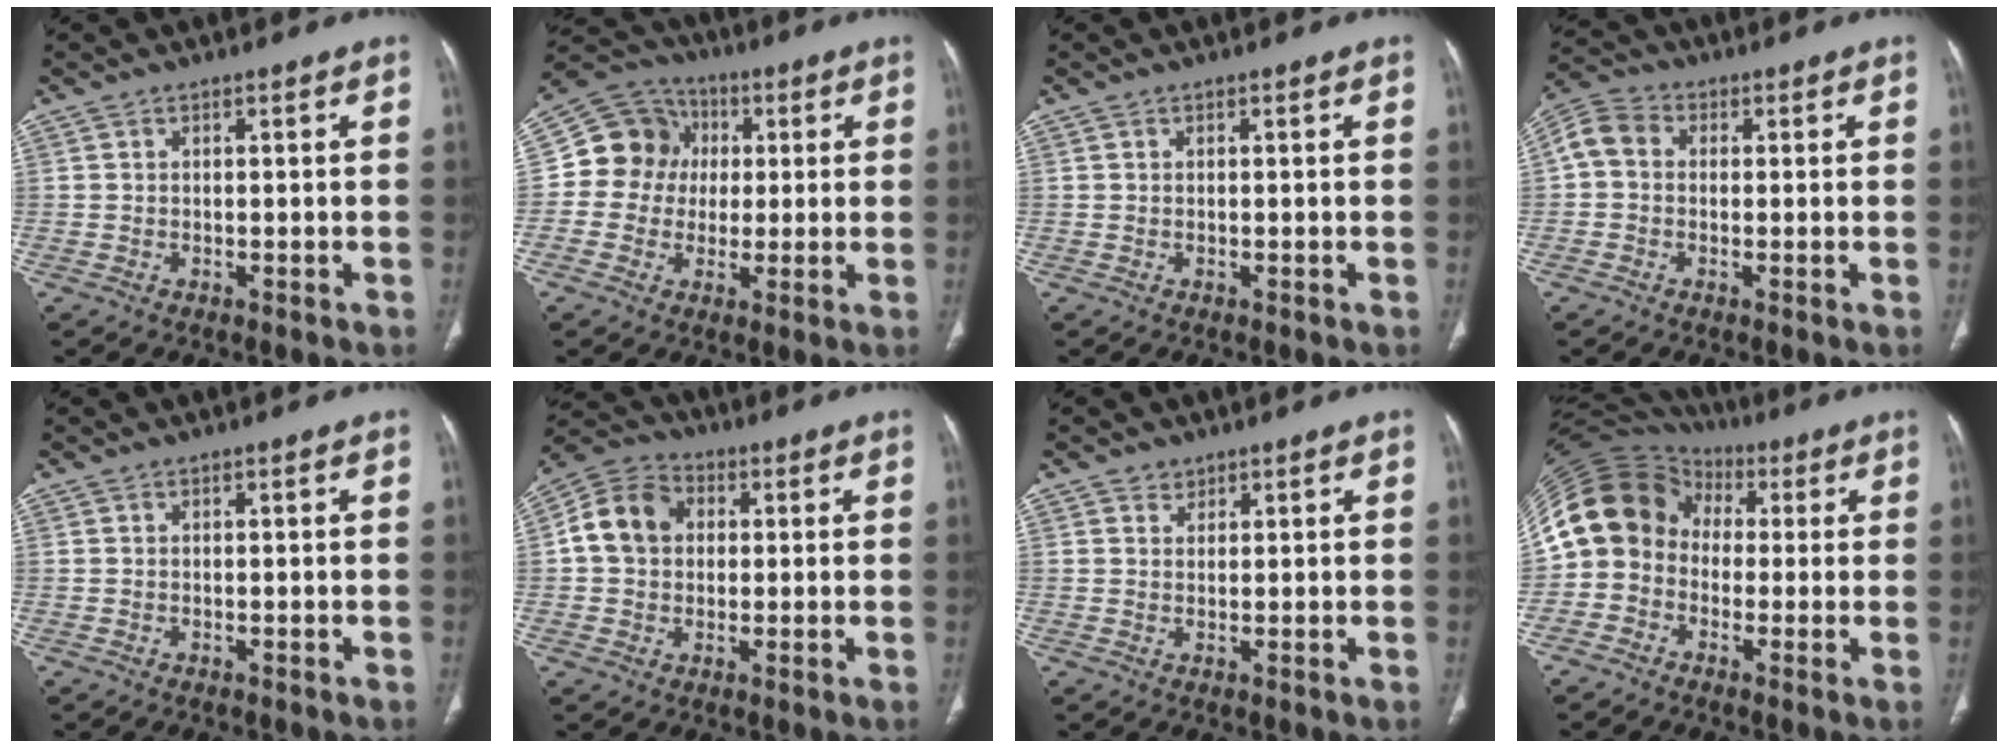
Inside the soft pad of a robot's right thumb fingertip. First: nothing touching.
{"total": 11.6, "force": [1.2, 10.7, 4.5], "torque": [-0.054, 0.019, 0.009]}
{"total": 0.0}
{"total": 6.0, "force": [0.3, 4.8, 3.5], "torque": [-0.066, 0.020, -0.006]}
{"total": 0.0}
{"total": 10.2, "force": [1.4, 8.3, 5.7], "torque": [-0.091, 0.021, 0.014]}
{"total": 1.7, "force": [1.1, 1.2, 0.1], "torque": [0.013, -0.006, 0.014]}
{"total": 14.1, "force": [0.1, 12.1, 7.2], "torque": [-0.127, 0.049, -0.010]}